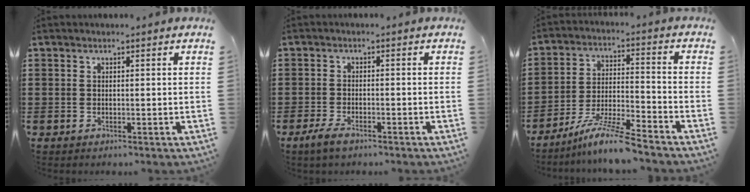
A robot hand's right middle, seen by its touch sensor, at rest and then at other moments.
{"total": 2.4, "force": [-1.6, 0.8, 1.6], "torque": [-0.041, -0.002, -0.036]}
{"total": 8.3, "force": [-7.2, 0.0, 4.3], "torque": [-0.091, -0.007, -0.141]}